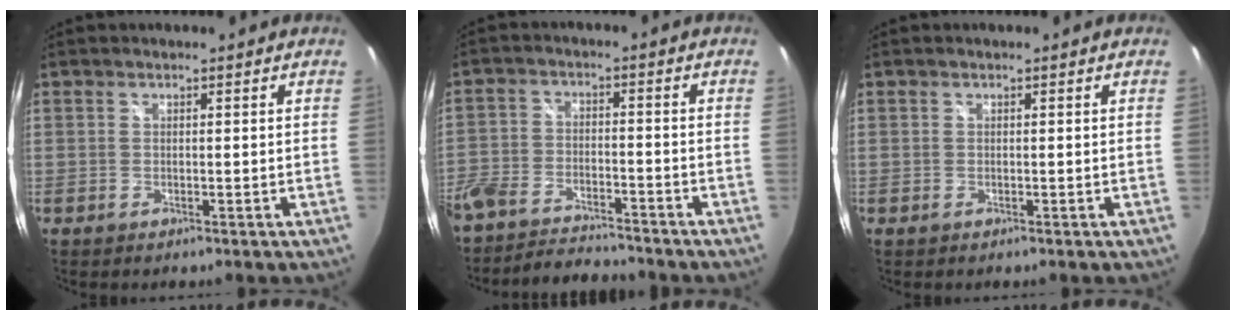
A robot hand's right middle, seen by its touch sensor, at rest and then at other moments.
{"total": 11.6, "force": [-10.1, 3.9, 4.3], "torque": [-0.125, -0.013, -0.178]}
{"total": 0.0}